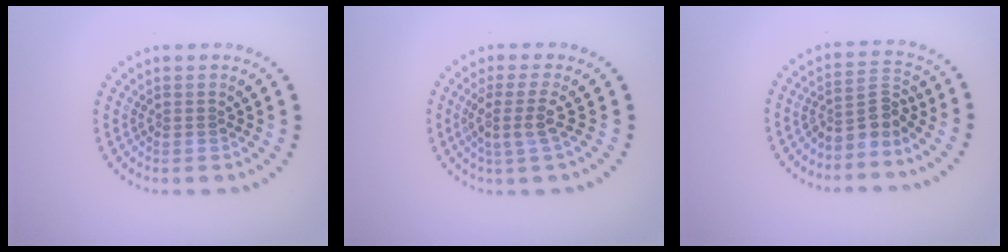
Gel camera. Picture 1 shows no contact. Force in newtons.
{"total": 2.6, "press": 1.9, "slide": 1.7}
{"total": 3.0, "press": 2.2, "slide": 2.1}